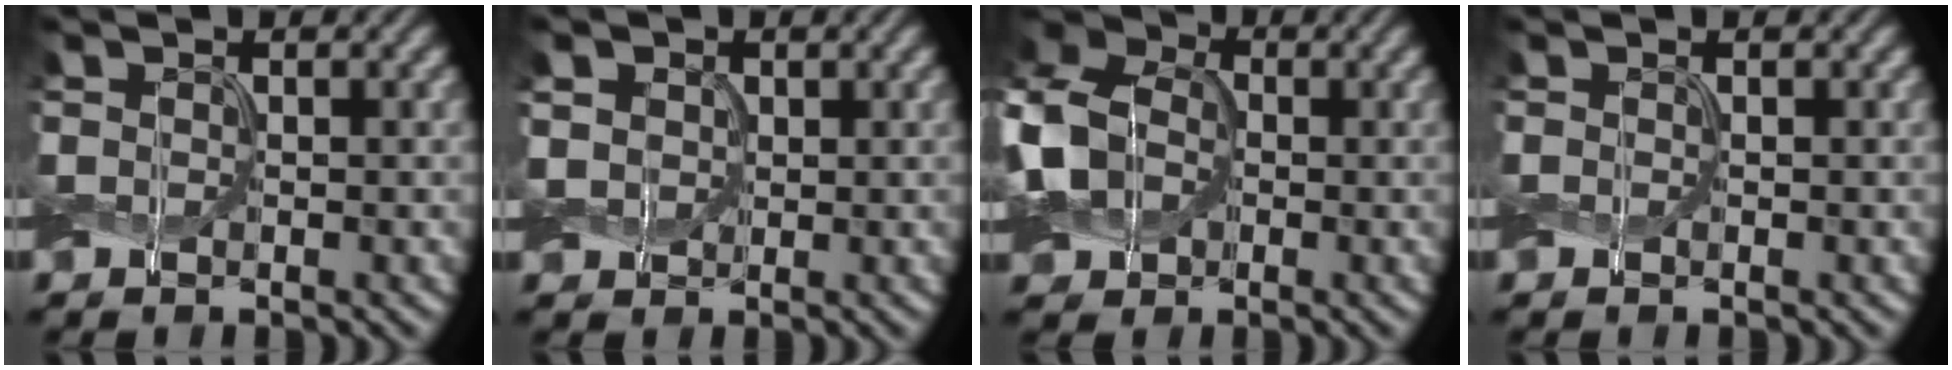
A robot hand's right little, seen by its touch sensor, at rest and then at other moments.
{"total": 3.5, "force": [1.1, 2.8, 1.6], "torque": [-0.061, 0.008, 0.015]}
{"total": 9.2, "force": [-1.2, 7.2, 5.7], "torque": [-0.144, -0.005, -0.032]}
{"total": 0.0}